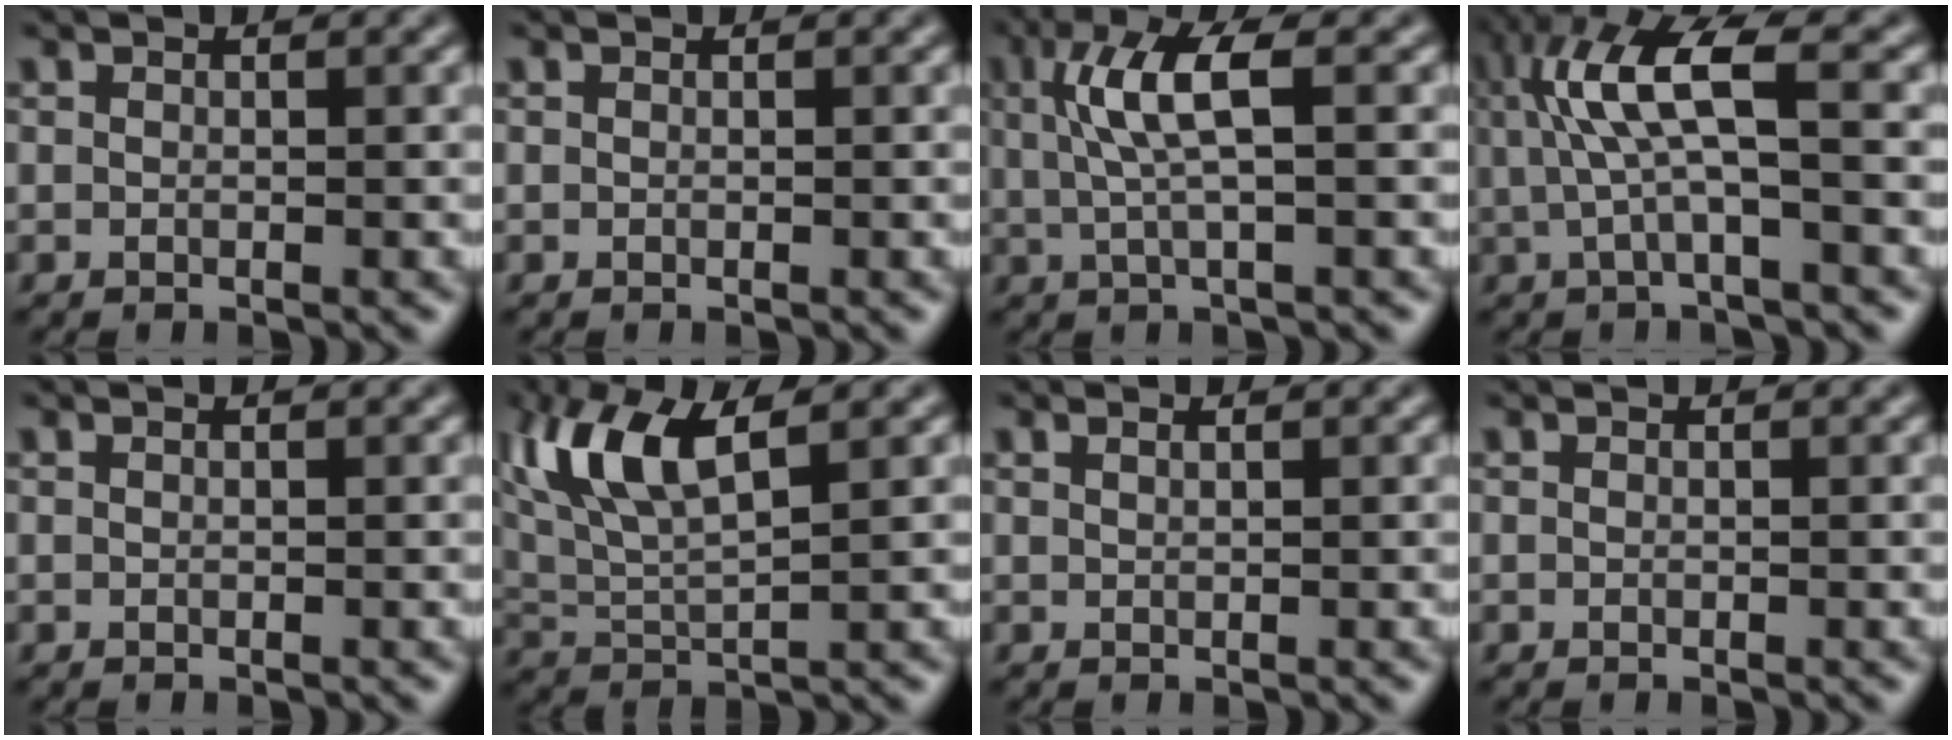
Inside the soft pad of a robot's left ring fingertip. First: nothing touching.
{"total": 0.0}
{"total": 4.9, "force": [1.1, 1.2, 4.6], "torque": [-0.094, 0.004, 0.022]}
{"total": 6.2, "force": [1.1, 1.5, 5.9], "torque": [-0.126, 0.005, 0.022]}
{"total": 0.0}
{"total": 7.3, "force": [3.4, 2.5, 6.0], "torque": [-0.124, 0.009, 0.064]}
{"total": 0.7, "force": [0.5, 0.2, 0.5], "torque": [-0.011, 0.000, 0.009]}
{"total": 0.0}